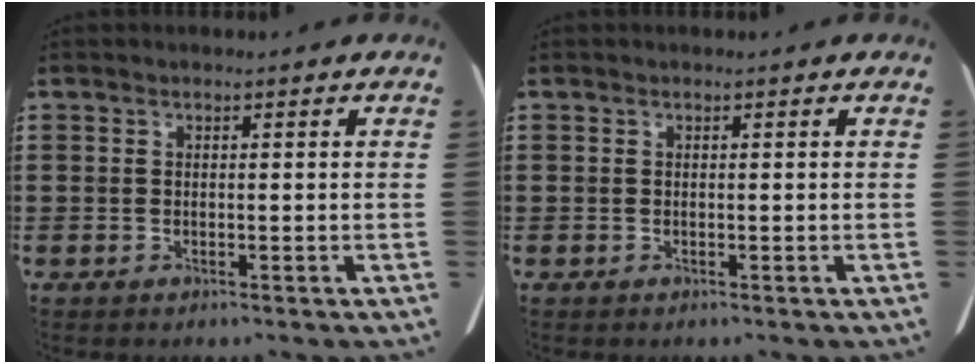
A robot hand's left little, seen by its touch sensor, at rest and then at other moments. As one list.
[{"total": 0.0}]